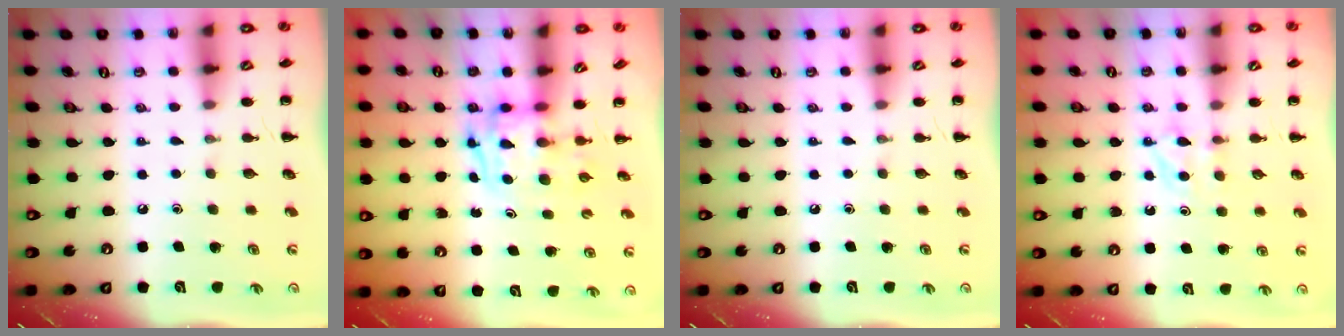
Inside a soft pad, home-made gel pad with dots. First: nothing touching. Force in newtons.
{"total": 3.3, "press": 3.2, "slide": 0.5}
{"total": 0.0}
{"total": 4.5, "press": 4.3, "slide": 1.3}